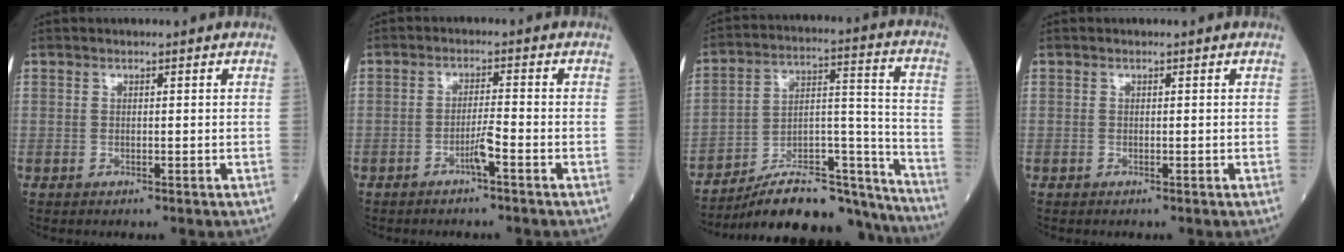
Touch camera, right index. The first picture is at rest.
{"total": 2.7, "force": [-1.6, -0.4, 2.2], "torque": [-0.041, 0.001, -0.031]}
{"total": 21.8, "force": [-20.1, 3.7, 7.5], "torque": [-0.089, 0.039, -0.311]}
{"total": 0.0}